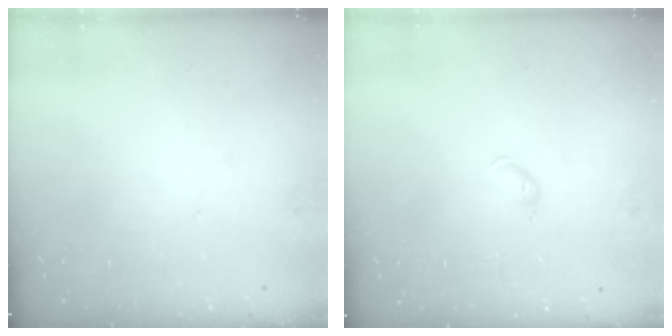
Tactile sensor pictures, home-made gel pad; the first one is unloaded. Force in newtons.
{"total": 3.3, "press": 3.2, "slide": 0.7}